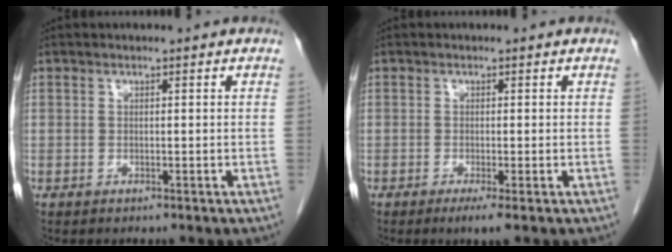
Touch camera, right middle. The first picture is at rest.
{"total": 2.0, "force": [-1.1, -0.1, 1.8], "torque": [-0.026, -0.007, -0.017]}